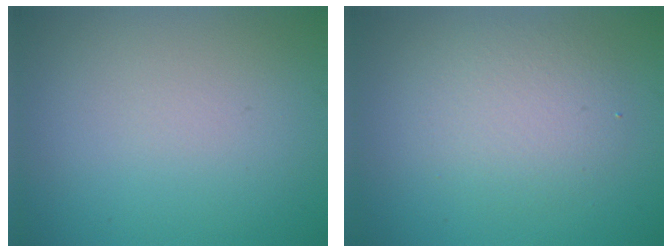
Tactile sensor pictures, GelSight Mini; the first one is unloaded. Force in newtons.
{"total": 3.3, "press": 3.3, "slide": 0.1}